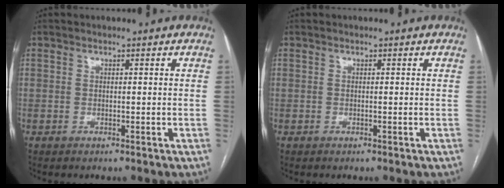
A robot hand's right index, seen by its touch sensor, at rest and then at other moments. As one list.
[{"total": 0.0}]